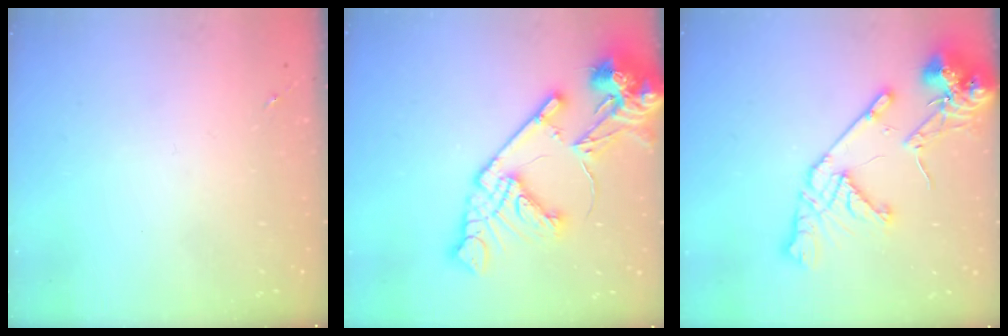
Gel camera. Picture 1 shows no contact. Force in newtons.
{"total": 20.6, "press": 20.5, "slide": 2.7}
{"total": 16.2, "press": 16.0, "slide": 2.5}